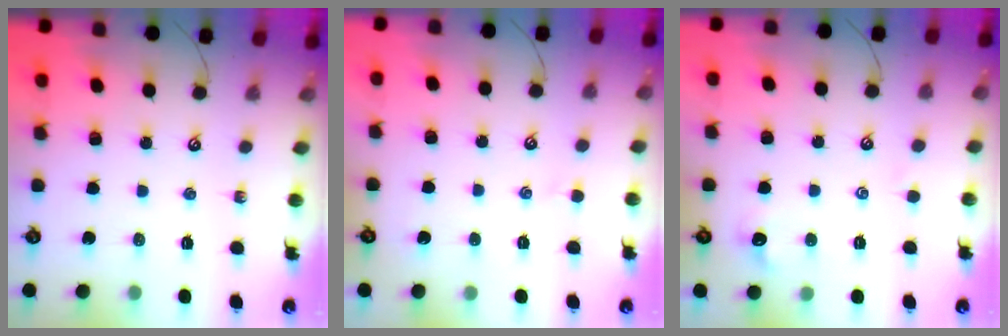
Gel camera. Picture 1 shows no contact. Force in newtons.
{"total": 1.9, "press": 1.9, "slide": 0.3}
{"total": 0.7, "press": 0.1, "slide": 0.7}